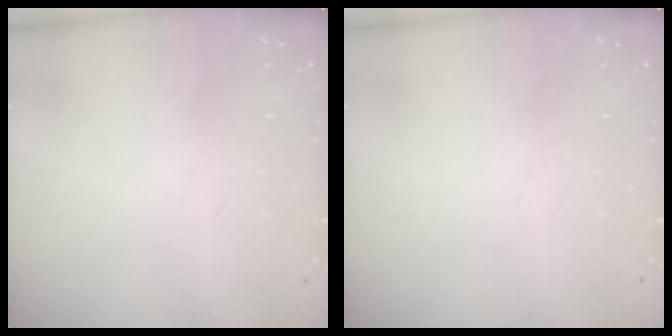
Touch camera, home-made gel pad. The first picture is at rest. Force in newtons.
{"total": 0.0}